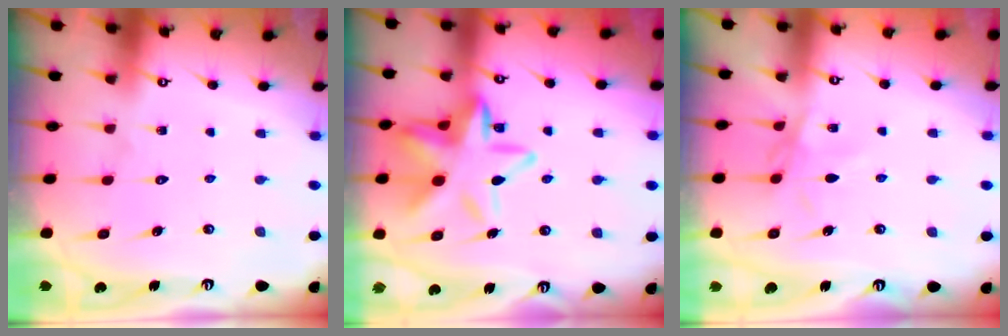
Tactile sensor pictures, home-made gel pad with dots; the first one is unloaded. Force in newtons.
{"total": 16.5, "press": 16.4, "slide": 1.4}
{"total": 4.0, "press": 4.0, "slide": 0.5}